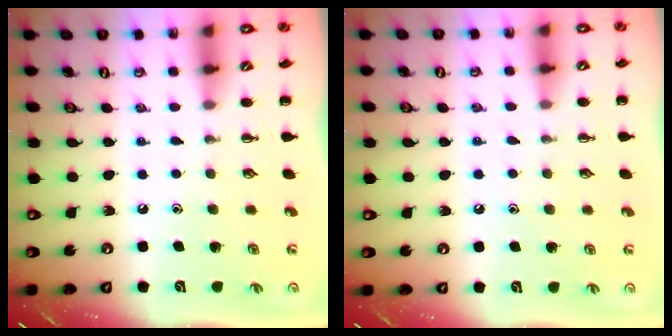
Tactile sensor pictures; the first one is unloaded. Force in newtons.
{"total": 4.3, "press": 4.2, "slide": 1.1}